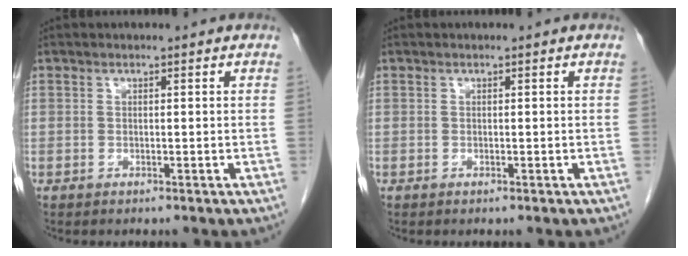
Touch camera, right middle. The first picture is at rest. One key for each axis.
{"total": 0.0}